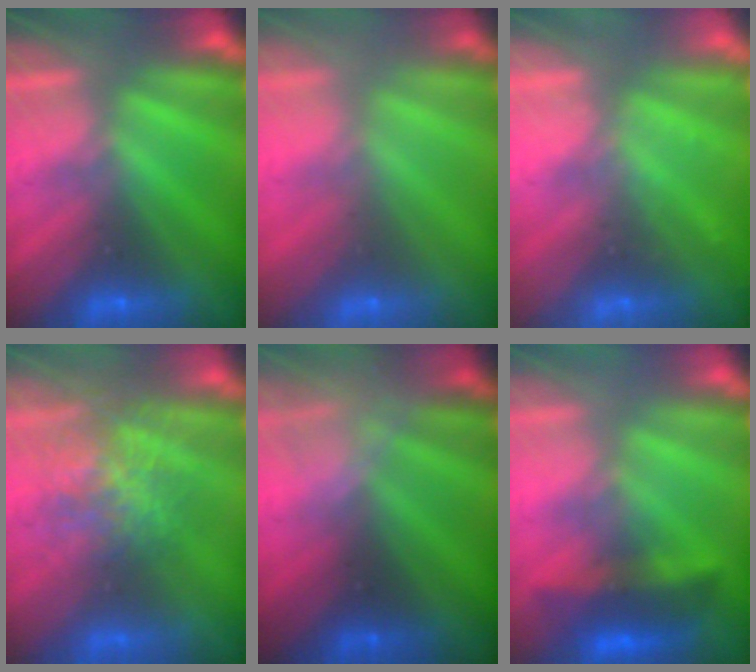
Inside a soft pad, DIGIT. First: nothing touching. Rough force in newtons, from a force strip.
{"total": 2.5}
{"total": 2.3}
{"total": 3.5}
{"total": 2.3}
{"total": 3.2}